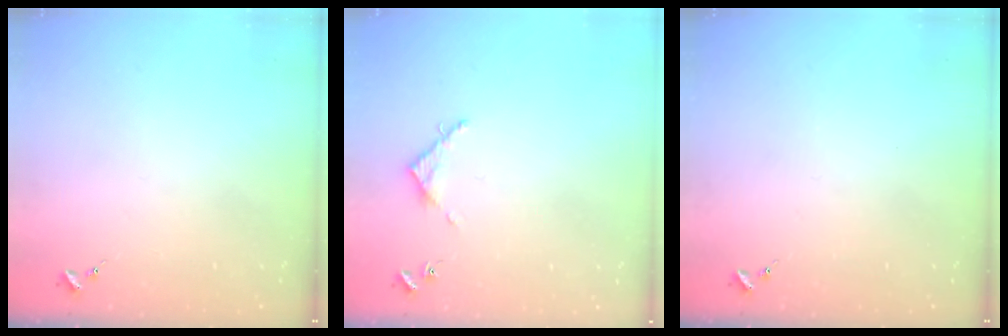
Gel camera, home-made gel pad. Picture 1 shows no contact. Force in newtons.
{"total": 4.0, "press": 4.0, "slide": 0.5}
{"total": 0.0}